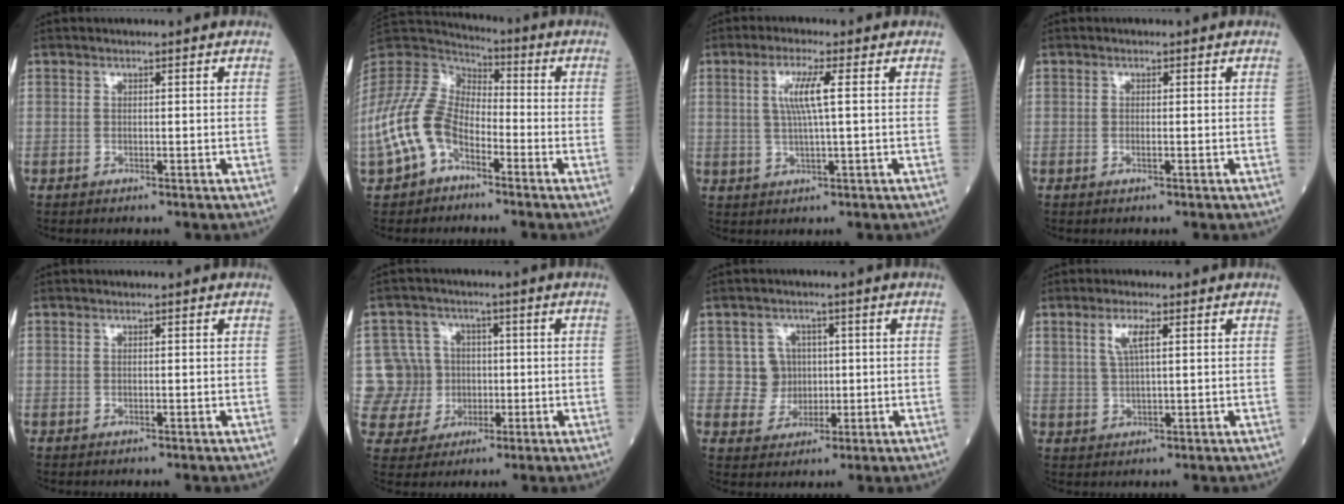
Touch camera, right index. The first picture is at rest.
{"total": 12.4, "force": [-5.5, 7.6, 8.2], "torque": [-0.195, 0.018, -0.112]}
{"total": 5.1, "force": [1.1, -0.2, 5.0], "torque": [-0.102, 0.004, 0.025]}
{"total": 0.6, "force": [-0.3, 0.0, 0.5], "torque": [-0.013, -0.001, -0.003]}
{"total": 0.0}
{"total": 8.2, "force": [0.0, 8.1, 0.9], "torque": [-0.025, 0.019, 0.010]}
{"total": 4.7, "force": [0.6, 4.6, 0.4], "torque": [0.000, 0.012, 0.014]}
{"total": 3.6, "force": [1.5, 0.8, 3.1], "torque": [-0.065, 0.006, 0.032]}